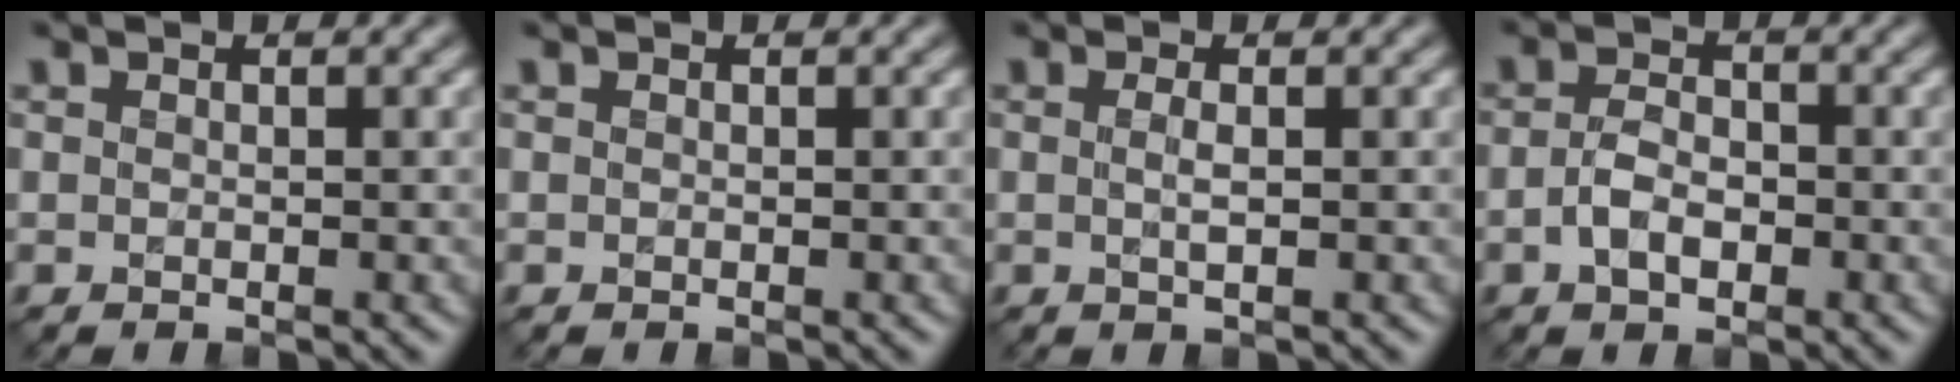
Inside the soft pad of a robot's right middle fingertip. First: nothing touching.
{"total": 0.0}
{"total": 1.3, "force": [0.0, 0.3, 1.2], "torque": [-0.023, 0.000, -0.001]}
{"total": 2.8, "force": [-0.8, 1.7, 2.0], "torque": [-0.040, 0.001, -0.017]}